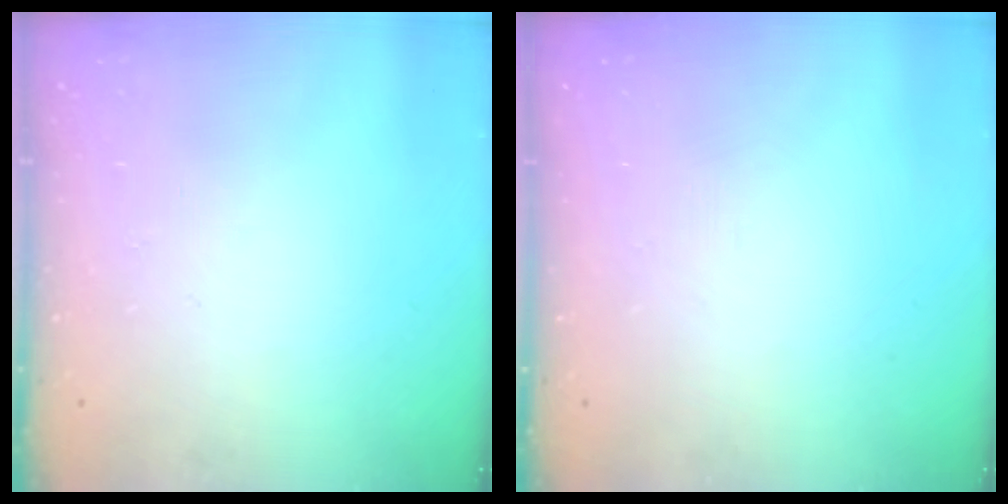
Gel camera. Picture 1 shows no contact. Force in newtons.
{"total": 0.0}